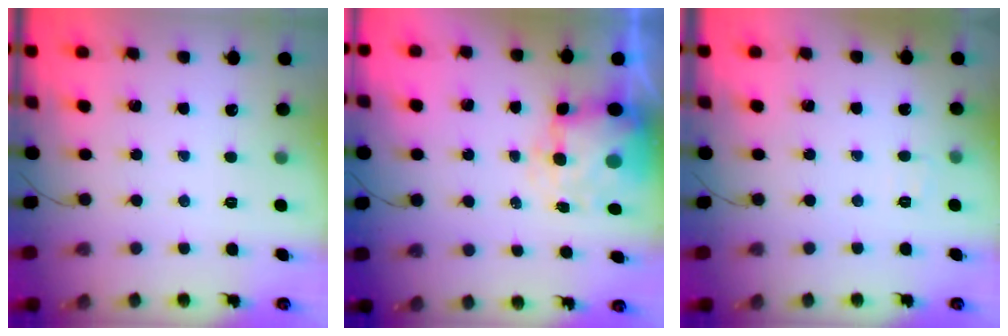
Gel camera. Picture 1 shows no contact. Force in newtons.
{"total": 7.8, "press": 7.6, "slide": 1.7}
{"total": 2.0, "press": 1.7, "slide": 1.1}